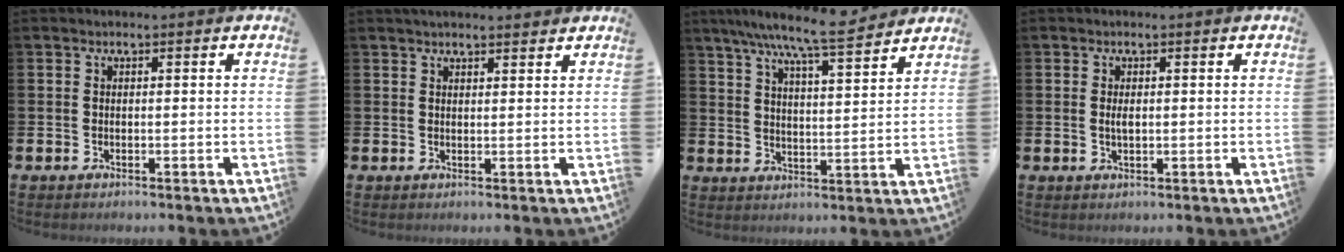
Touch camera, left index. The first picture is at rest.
{"total": 2.1, "force": [2.0, 0.3, 0.4], "torque": [-0.003, -0.008, 0.035]}
{"total": 8.4, "force": [7.6, 0.1, 3.6], "torque": [-0.082, -0.047, 0.130]}
{"total": 1.2, "force": [0.1, 0.4, 1.1], "torque": [-0.023, 0.003, -0.001]}